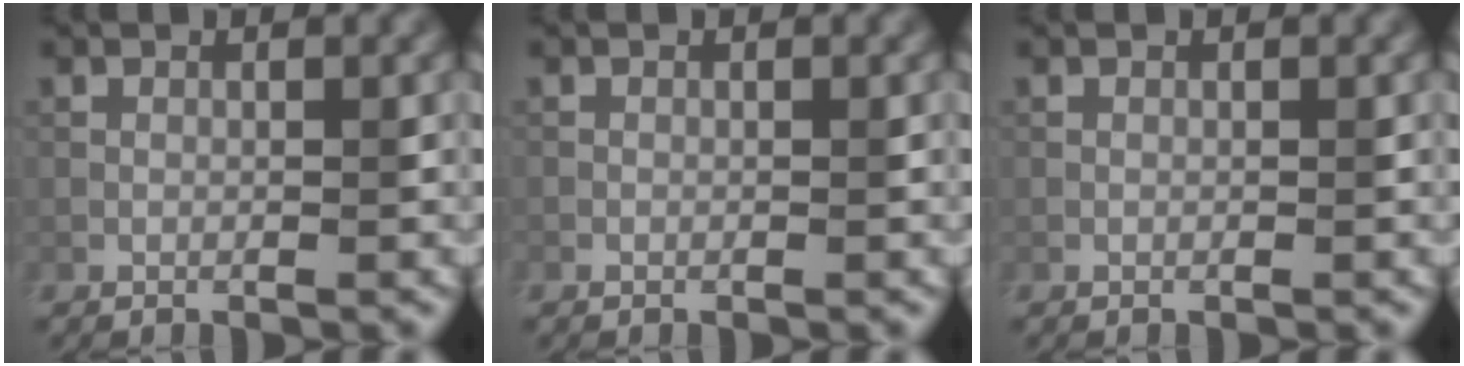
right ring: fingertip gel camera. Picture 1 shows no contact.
{"total": 0.0}
{"total": 0.0}